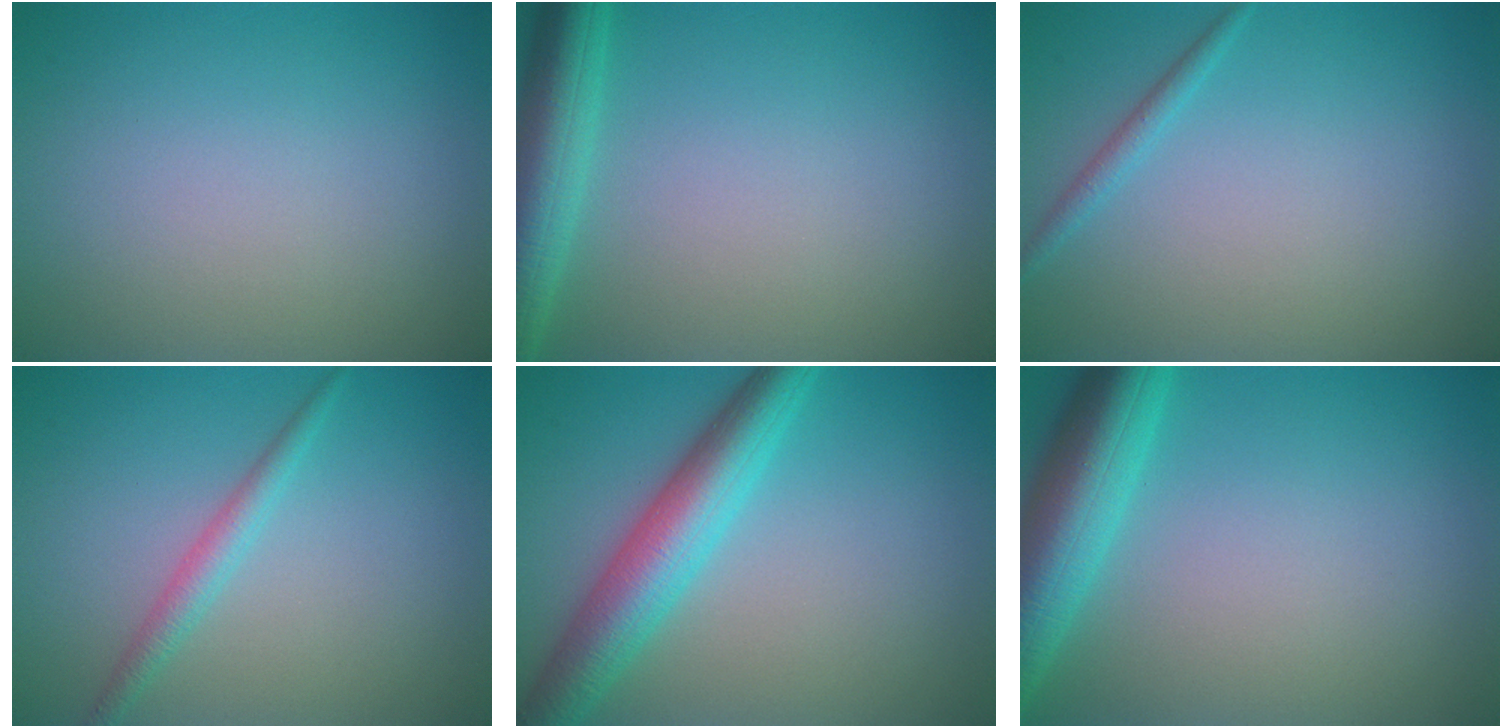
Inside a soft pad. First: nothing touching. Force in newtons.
{"total": 5.1, "press": 5.1, "slide": 0.4}
{"total": 1.2, "press": 1.2, "slide": 0.0}
{"total": 1.9, "press": 1.9, "slide": 0.1}
{"total": 6.4, "press": 6.4, "slide": 0.1}
{"total": 7.3, "press": 7.3, "slide": 0.3}